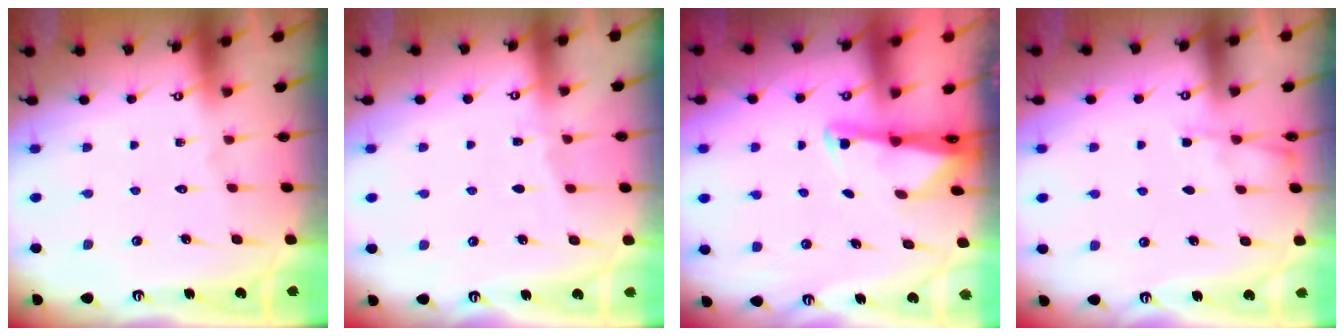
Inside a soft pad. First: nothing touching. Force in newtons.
{"total": 2.9, "press": 2.9, "slide": 0.4}
{"total": 2.0, "press": 2.0, "slide": 0.3}
{"total": 2.4, "press": 2.4, "slide": 0.5}